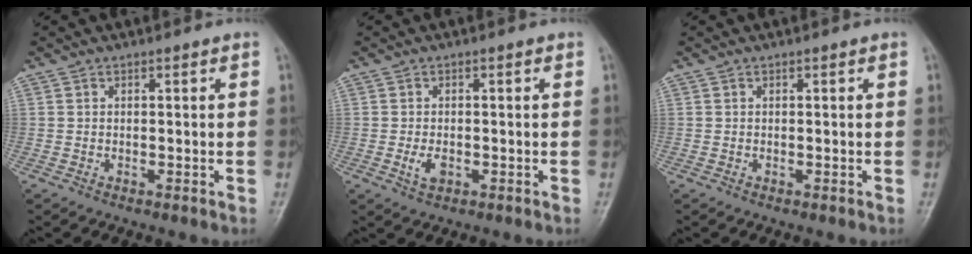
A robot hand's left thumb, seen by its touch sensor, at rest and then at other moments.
{"total": 2.7, "force": [-0.7, 1.6, 2.0], "torque": [-0.039, -0.002, -0.012]}
{"total": 0.0}